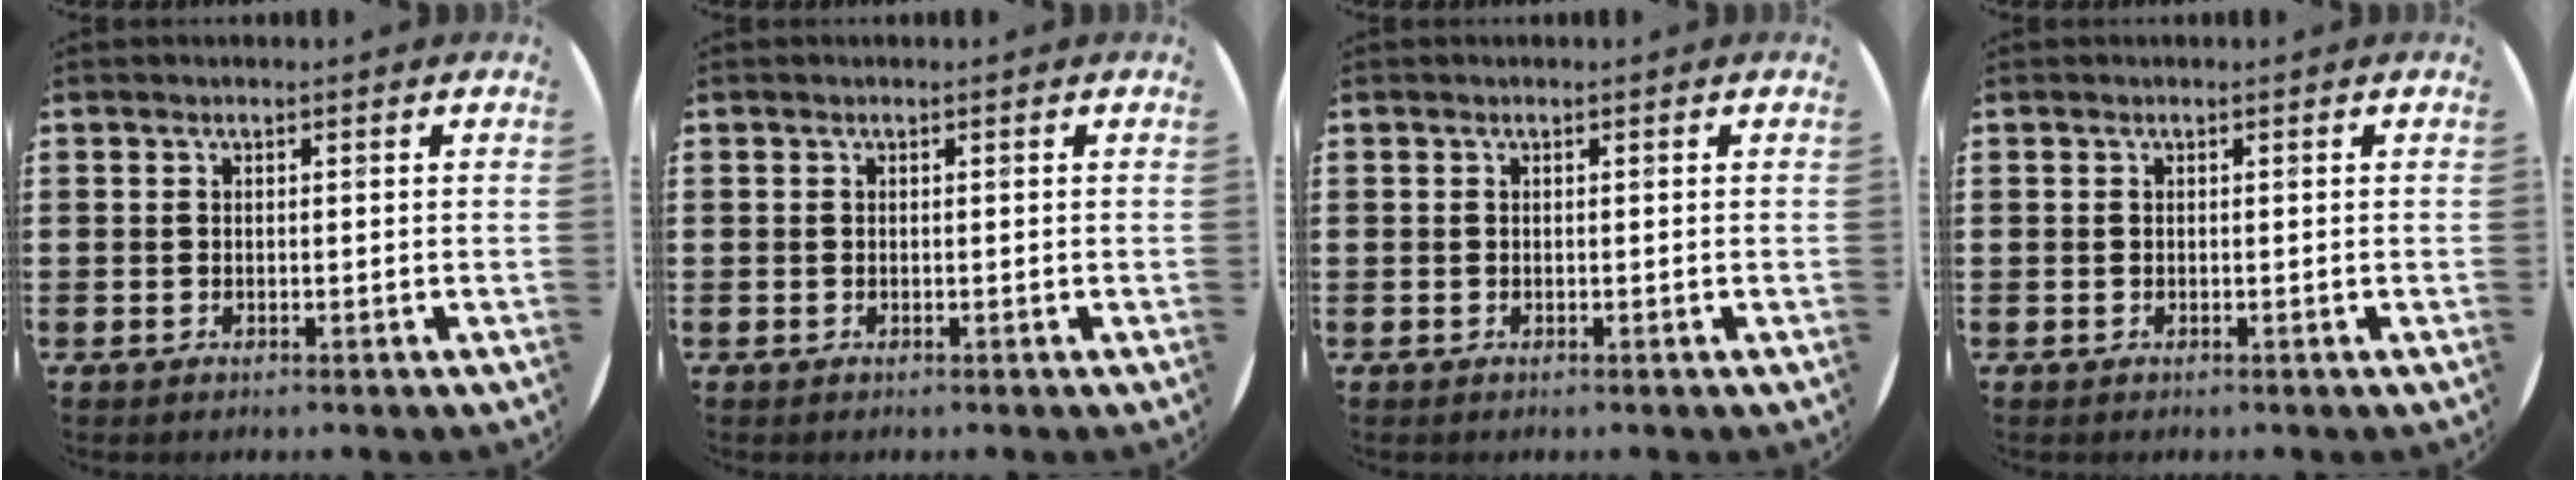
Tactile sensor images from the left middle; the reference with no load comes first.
{"total": 0.0}
{"total": 0.0}
{"total": 0.0}